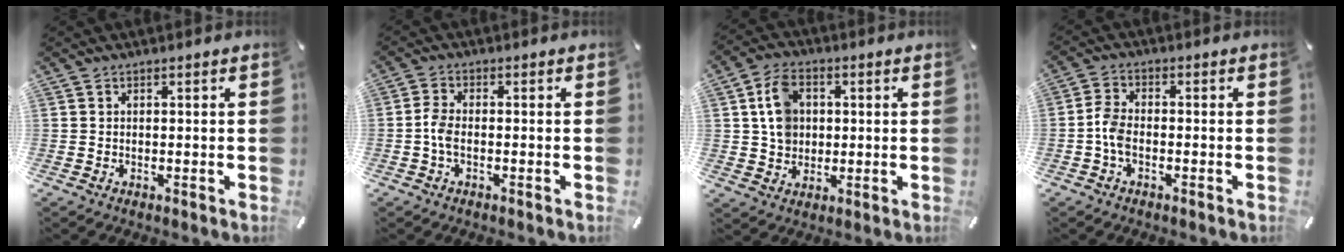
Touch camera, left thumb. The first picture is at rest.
{"total": 3.6, "force": [-0.9, 1.7, 3.0], "torque": [-0.066, 0.003, -0.020]}
{"total": 8.2, "force": [1.6, 6.9, 4.1], "torque": [-0.082, 0.010, 0.032]}
{"total": 4.7, "force": [-1.5, 2.7, 3.6], "torque": [-0.079, 0.005, -0.030]}